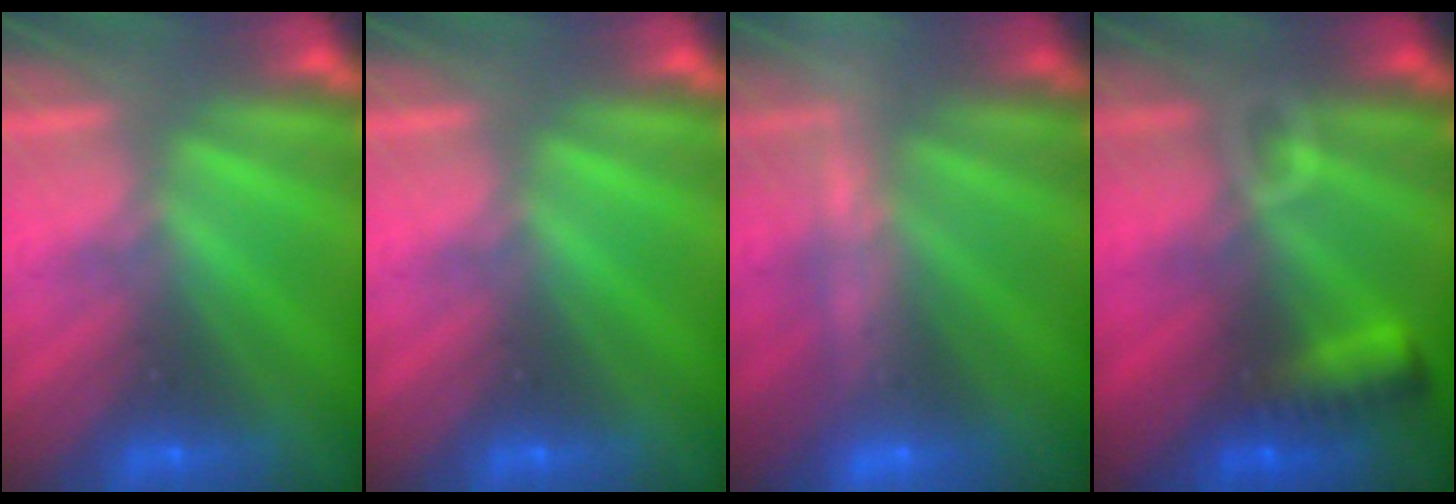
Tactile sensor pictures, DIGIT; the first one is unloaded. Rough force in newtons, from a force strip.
{"total": 0.0}
{"total": 2.3}
{"total": 7.4}